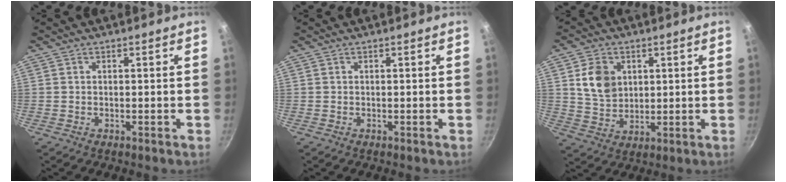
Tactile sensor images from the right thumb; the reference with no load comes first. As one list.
[{"total": 0.0}, {"total": 8.6, "force": [2.5, 6.6, 4.9], "torque": [-0.066, -0.014, 0.051]}]